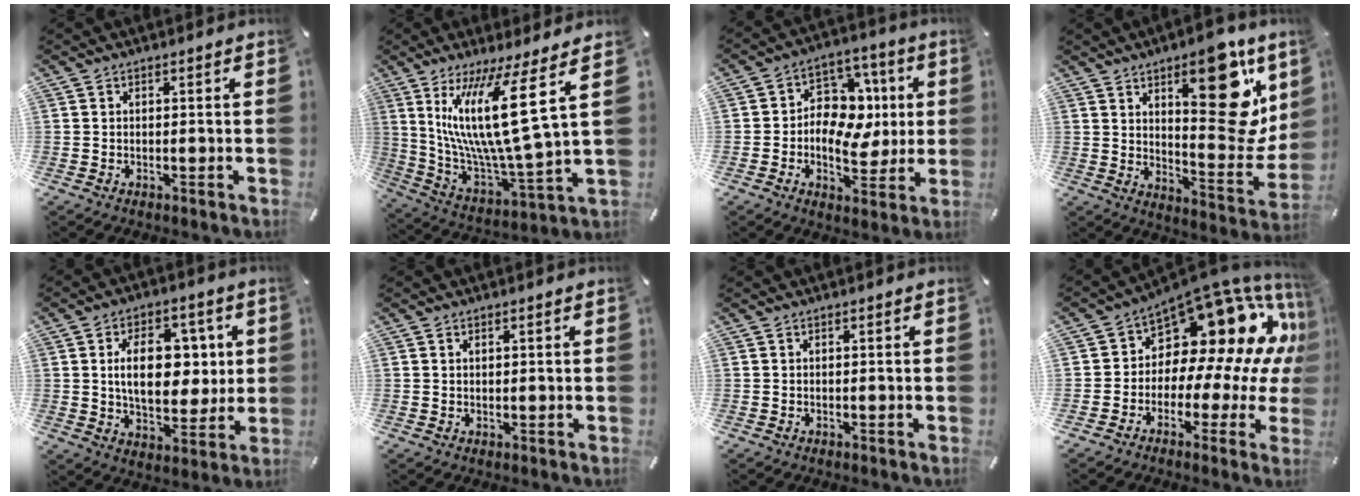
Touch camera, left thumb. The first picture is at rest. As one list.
[{"total": 20.7, "force": [8.2, 3.2, 18.7], "torque": [-0.403, -0.058, 0.116]}, {"total": 12.7, "force": [-0.2, 10.2, 7.4], "torque": [-0.114, 0.004, 0.004]}, {"total": 20.7, "force": [10.0, 8.7, 15.8], "torque": [-0.182, -0.072, 0.154]}, {"total": 15.2, "force": [2.8, 9.7, 11.3], "torque": [-0.182, 0.002, 0.045]}, {"total": 0.6, "force": [0.3, 0.4, 0.4], "torque": [-0.009, 0.002, 0.004]}, {"total": 0.0}, {"total": 17.6, "force": [7.3, 10.5, 12.2], "torque": [-0.179, -0.075, 0.123]}]